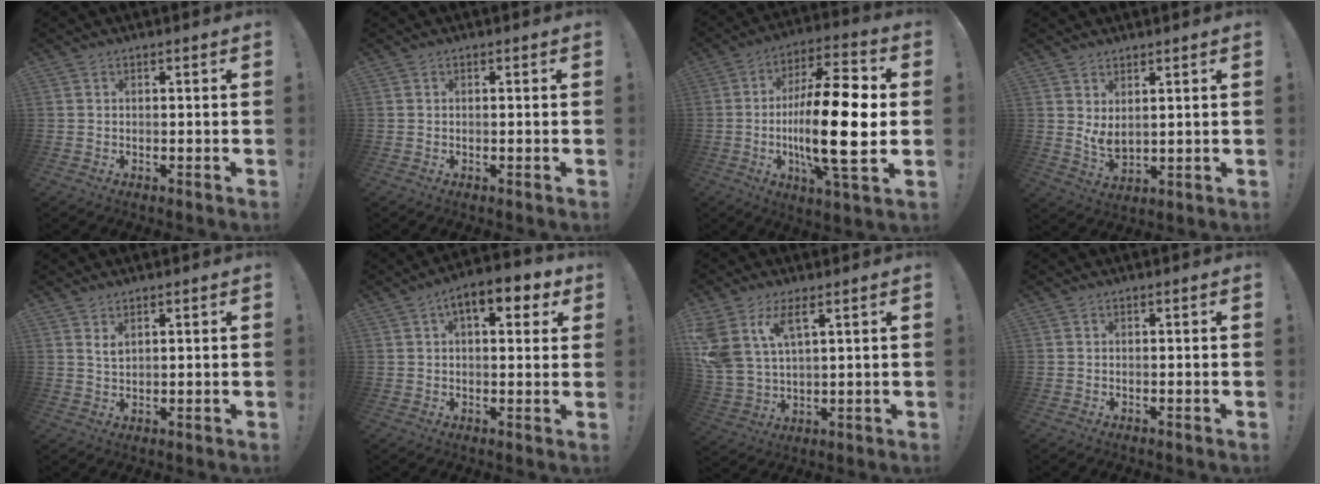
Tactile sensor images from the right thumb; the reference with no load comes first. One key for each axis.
{"total": 0.0}
{"total": 23.2, "fx": -2.0, "fy": 6.6, "fz": 22.2, "tx": -0.390, "ty": 0.002, "tz": -0.039}
{"total": 5.1, "fx": 2.3, "fy": 2.5, "fz": 3.8, "tx": -0.059, "ty": -0.023, "tz": 0.042}
{"total": 2.5, "fx": 1.6, "fy": 0.9, "fz": 1.7, "tx": -0.024, "ty": -0.008, "tz": 0.027}
{"total": 9.2, "fx": 4.0, "fy": 3.9, "fz": 7.2, "tx": -0.099, "ty": -0.008, "tz": 0.063}
{"total": 10.1, "fx": 5.8, "fy": 4.9, "fz": 6.7, "tx": -0.153, "ty": -0.021, "tz": 0.112}
{"total": 0.0}